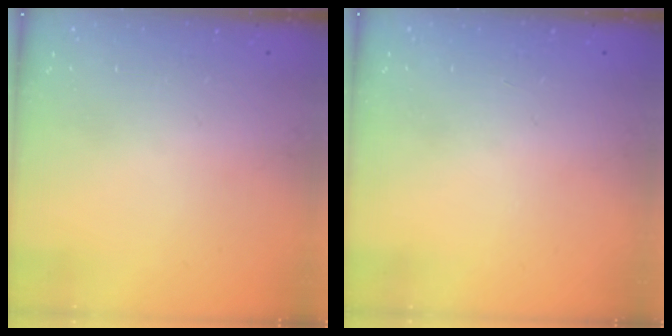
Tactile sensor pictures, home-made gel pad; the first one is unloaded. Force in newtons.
{"total": 1.0, "press": 0.0, "slide": 1.0}